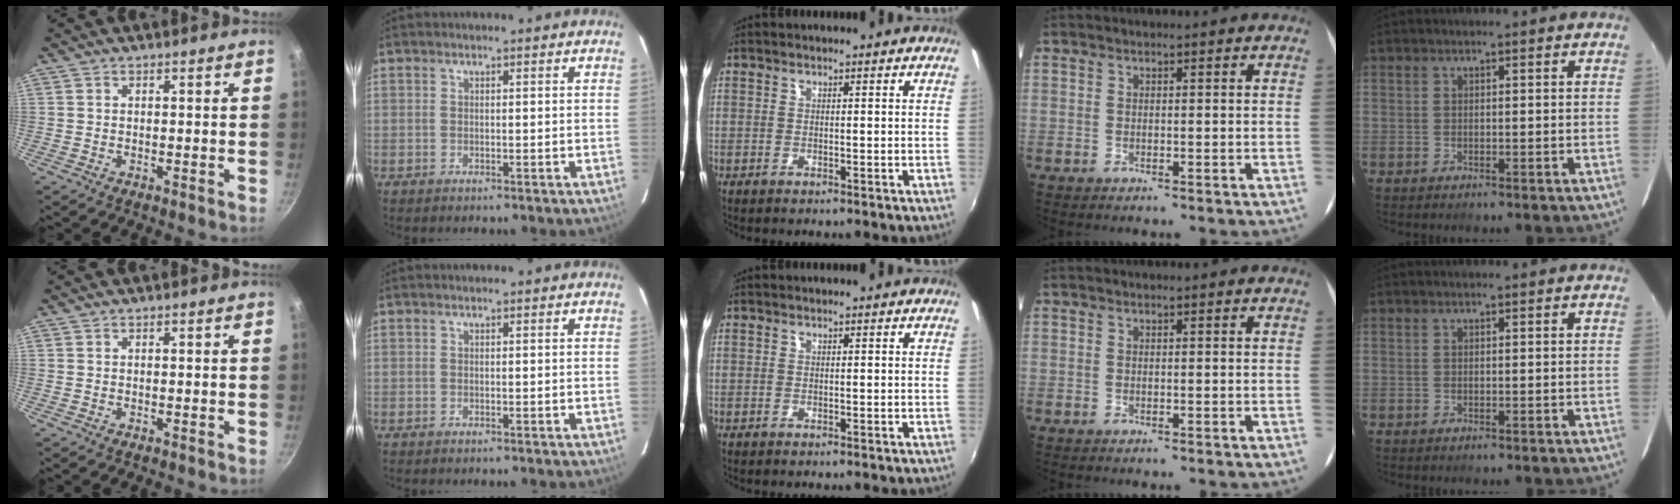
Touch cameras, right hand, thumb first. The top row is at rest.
{}